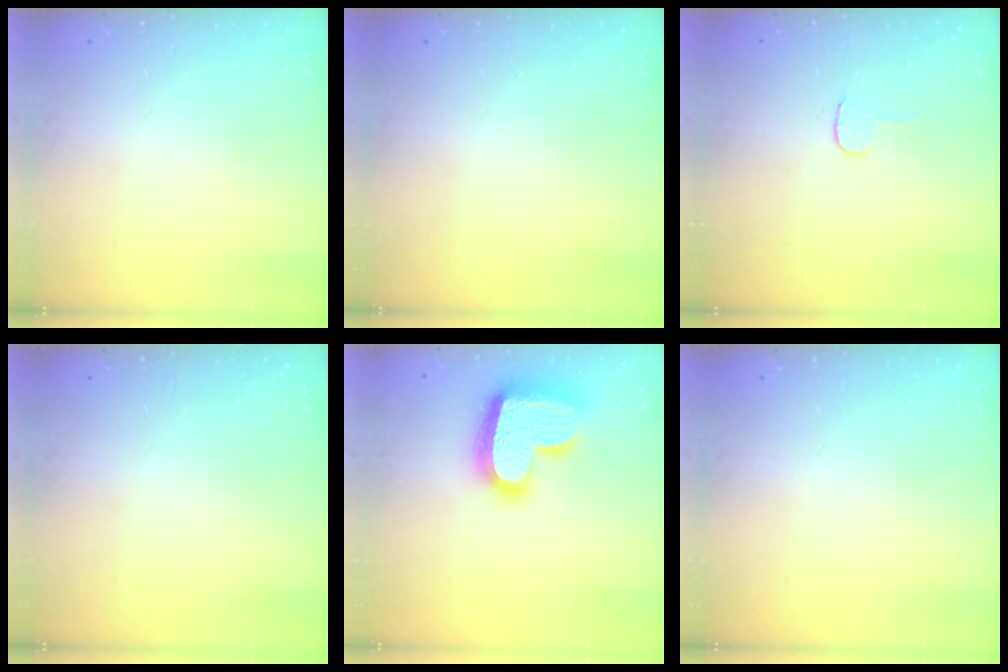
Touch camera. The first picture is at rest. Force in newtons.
{"total": 0.0}
{"total": 2.3, "press": 2.3, "slide": 0.2}
{"total": 0.0}
{"total": 20.8, "press": 20.7, "slide": 1.5}
{"total": 0.0}